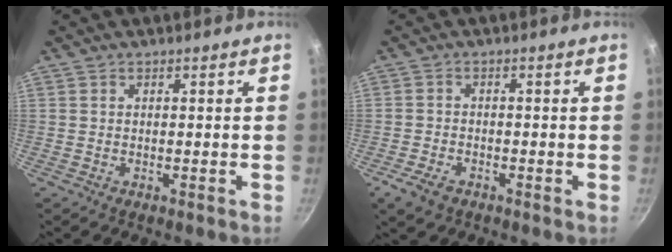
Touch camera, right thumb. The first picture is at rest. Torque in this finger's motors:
{"motor_torque": [0.48, 0.17, 0.20, -0.06, 0.01]}